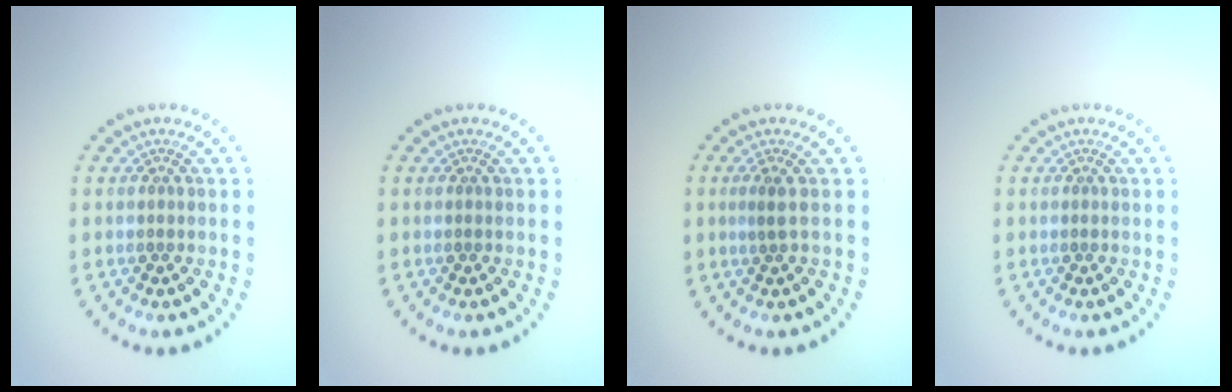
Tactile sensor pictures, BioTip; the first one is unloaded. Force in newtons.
{"total": 0.0}
{"total": 1.2, "press": 0.8, "slide": 0.9}
{"total": 0.0}